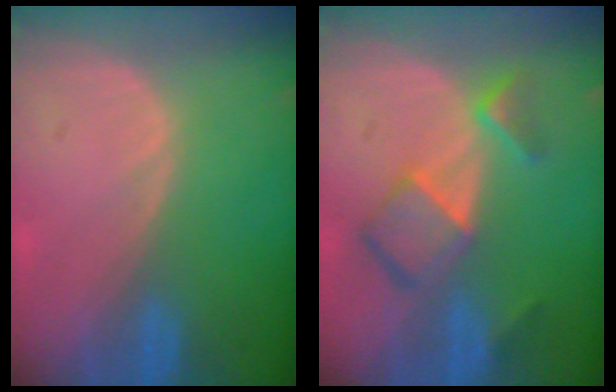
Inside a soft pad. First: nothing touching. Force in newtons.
{"total": 7.3, "press": 6.3, "slide": 3.7}